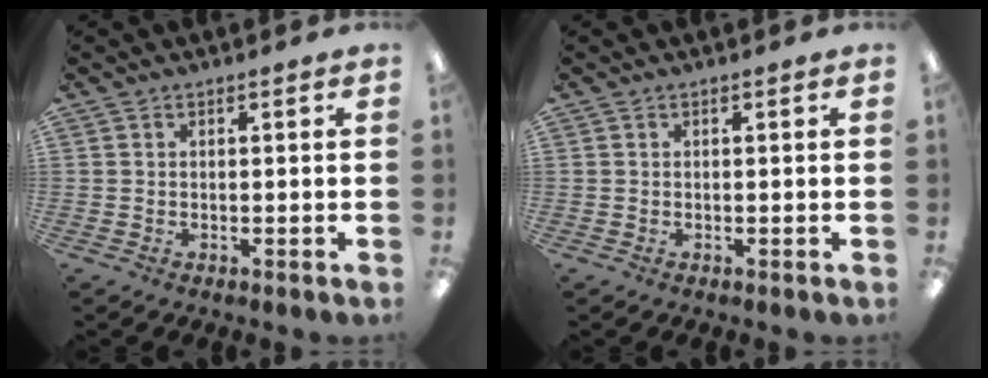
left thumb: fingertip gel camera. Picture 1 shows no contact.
{"total": 0.0}